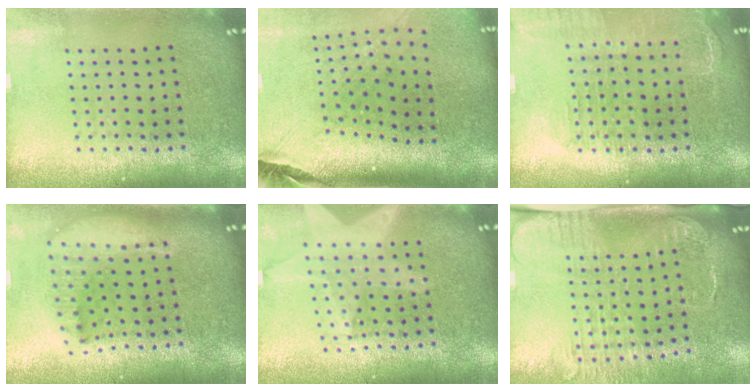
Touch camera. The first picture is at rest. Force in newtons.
{"total": 2.7, "press": 1.9, "slide": 1.9}
{"total": 1.6, "press": 1.5, "slide": 0.5}
{"total": 2.2, "press": 1.7, "slide": 1.4}
{"total": 2.2, "press": 1.8, "slide": 1.3}
{"total": 2.7, "press": 2.0, "slide": 1.7}